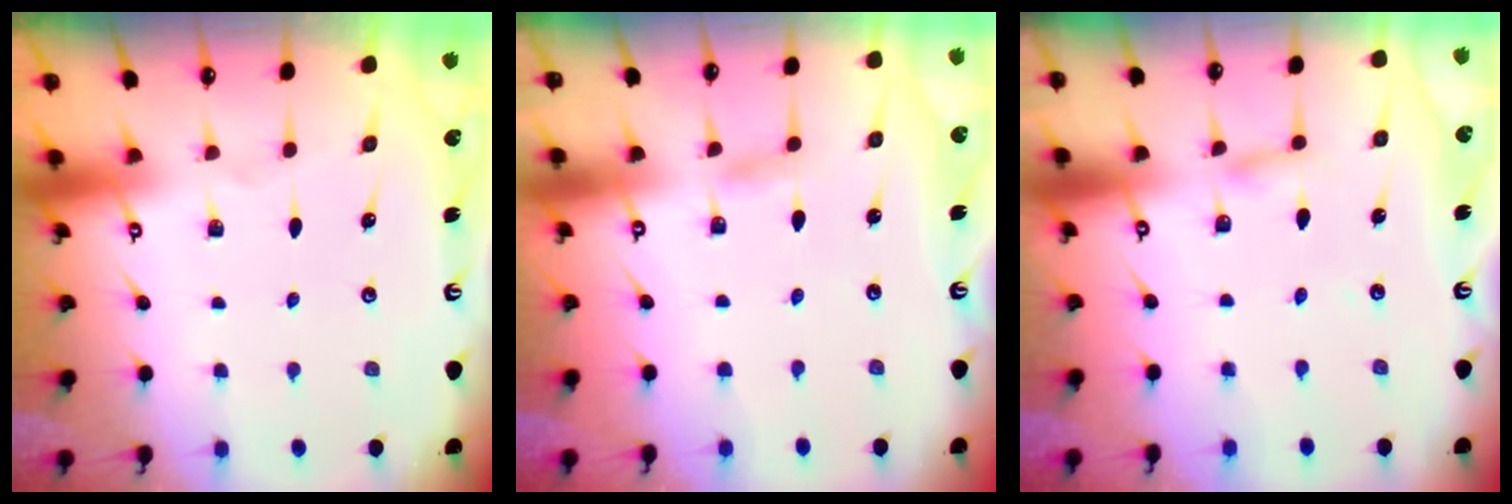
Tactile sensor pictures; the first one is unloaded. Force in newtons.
{"total": 2.4, "press": 2.4, "slide": 0.3}
{"total": 2.7, "press": 2.7, "slide": 0.2}